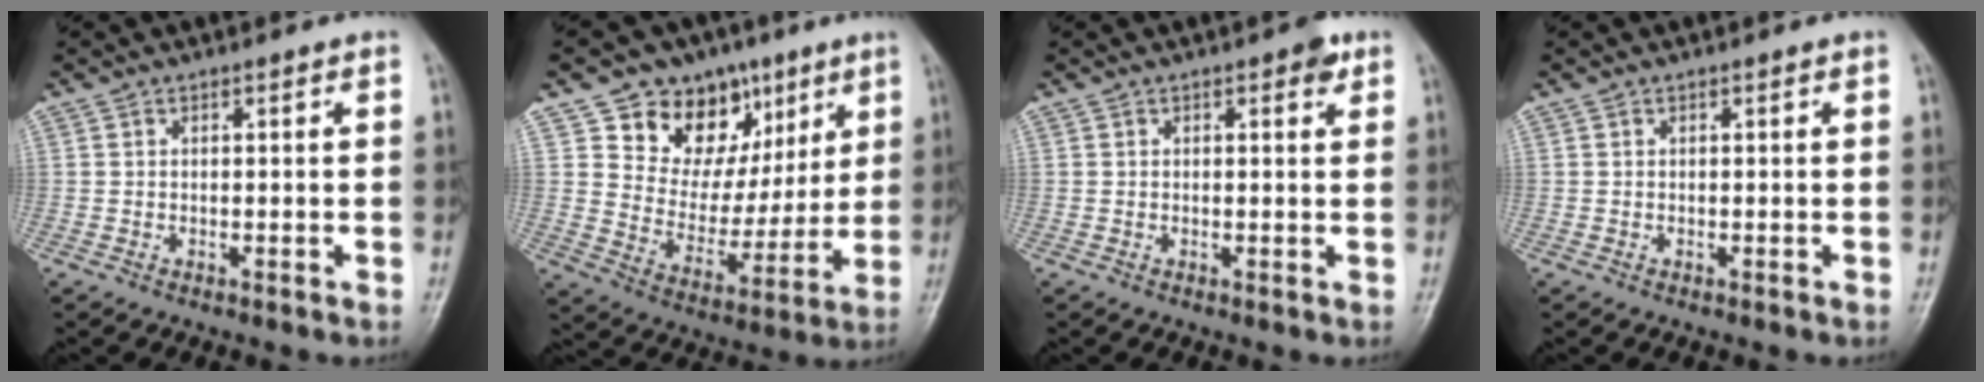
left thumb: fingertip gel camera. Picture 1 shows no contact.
{"total": 17.4, "force": [9.0, 12.6, 7.8], "torque": [-0.064, -0.030, 0.152]}
{"total": 2.3, "force": [1.2, 0.9, 1.7], "torque": [-0.016, -0.002, 0.011]}
{"total": 0.0}